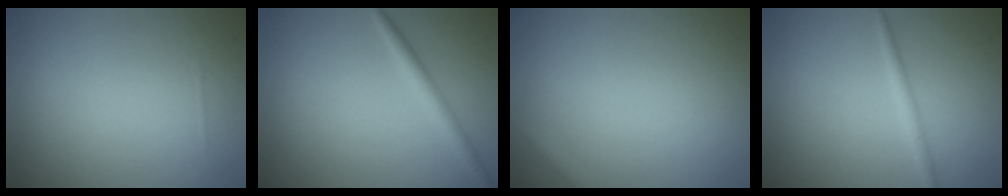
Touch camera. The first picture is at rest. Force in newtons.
{"total": 1.8, "press": 1.8, "slide": 0.1}
{"total": 1.2, "press": 1.2, "slide": 0.0}
{"total": 1.3, "press": 1.3, "slide": 0.1}